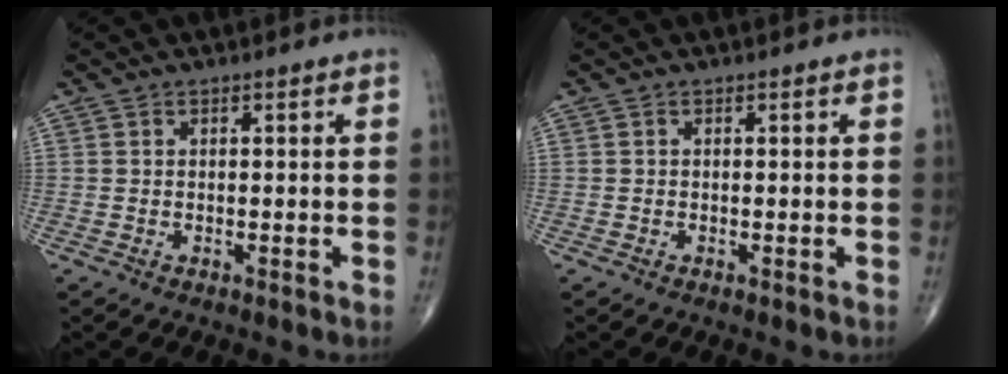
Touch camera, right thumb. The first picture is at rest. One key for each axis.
{"total": 0.0}